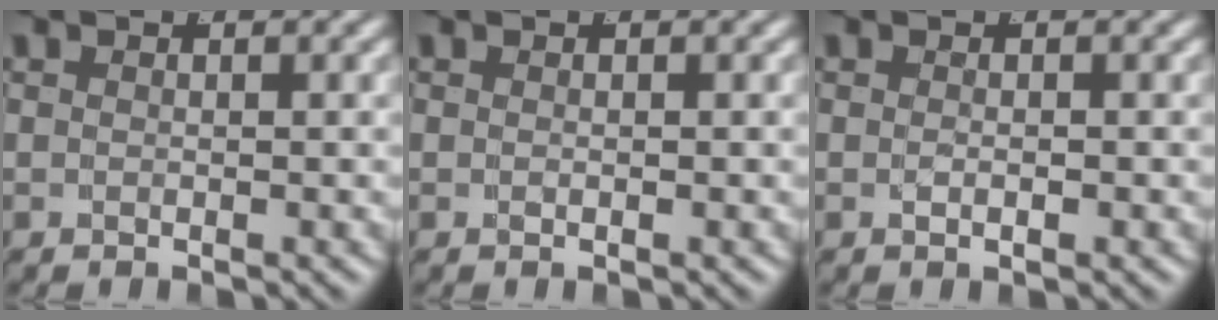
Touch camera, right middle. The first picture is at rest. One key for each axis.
{"total": 0.0}
{"total": 0.6, "fx": -0.3, "fy": -0.3, "fz": 0.4, "tx": -0.009, "ty": -0.006, "tz": 0.000}